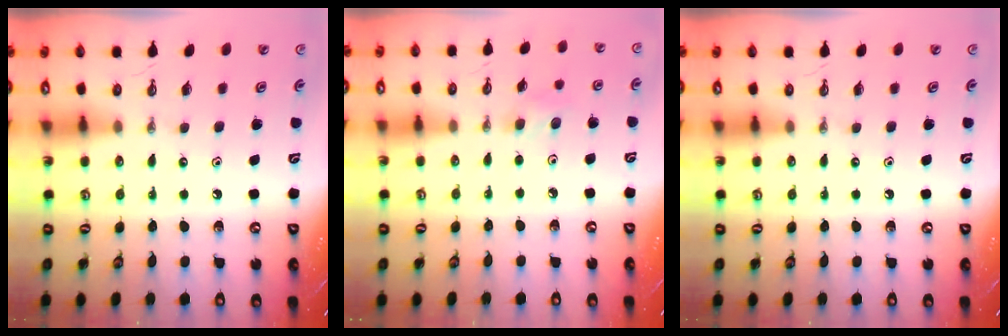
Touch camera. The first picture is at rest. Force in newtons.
{"total": 6.2, "press": 4.8, "slide": 3.9}
{"total": 0.0}